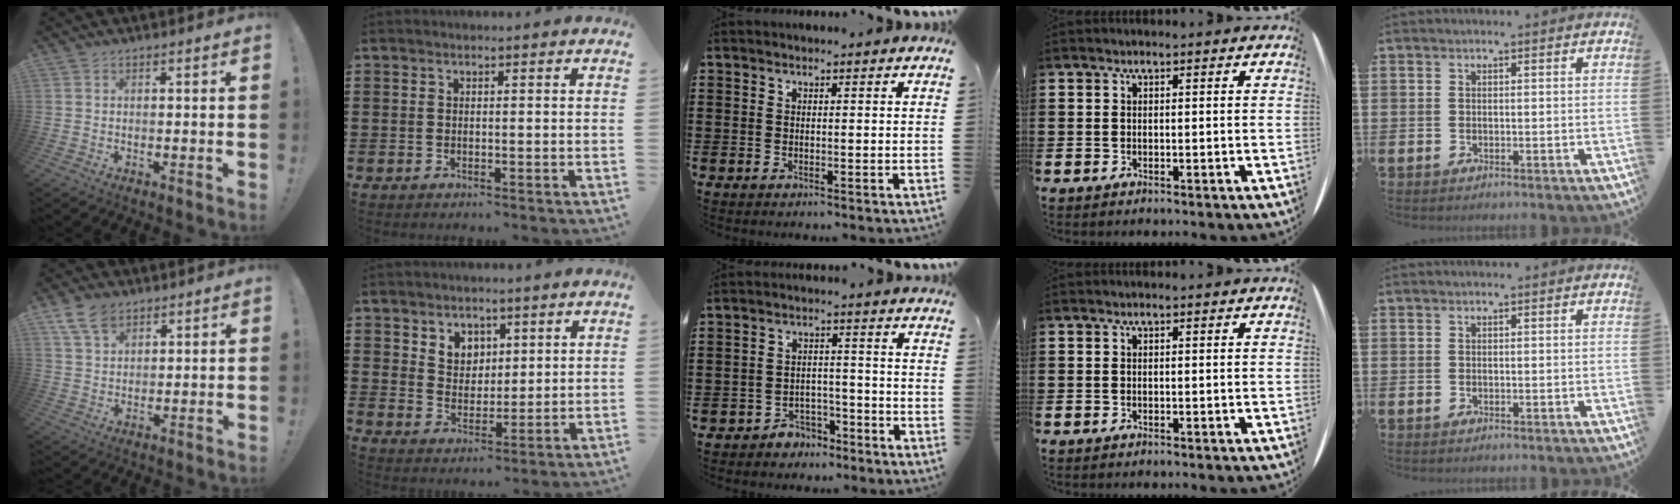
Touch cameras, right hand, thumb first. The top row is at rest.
{"thumb": {"total": 7.9, "force": [5.3, 4.6, 3.6], "torque": [-0.062, -0.019, 0.103]}, "index": {"total": 4.7, "force": [2.9, 3.7, 0.5], "torque": [-0.021, 0.004, 0.052]}, "middle": {"total": 3.4, "force": [-3.2, 1.2, 0.2], "torque": [-0.012, 0.005, -0.067]}}